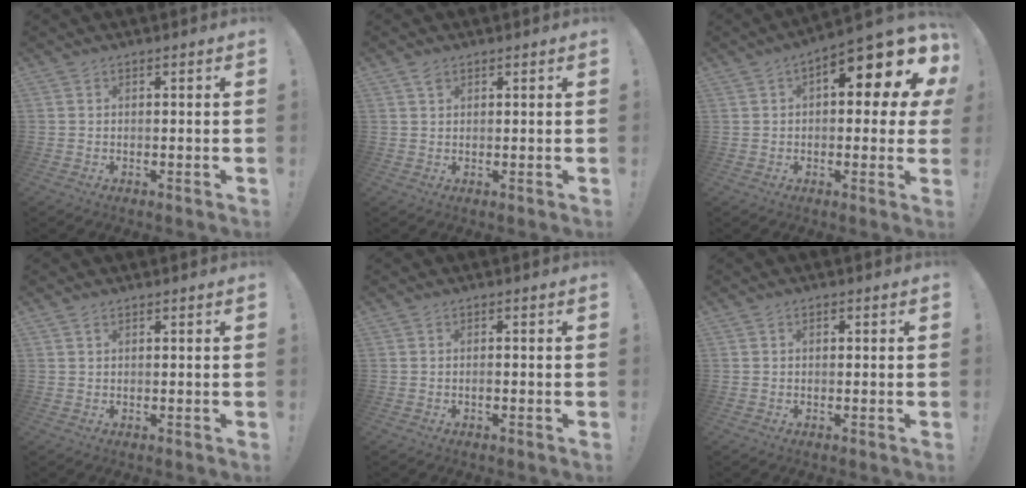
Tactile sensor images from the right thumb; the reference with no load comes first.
{"total": 1.9, "force": [1.4, 0.9, 0.9], "torque": [-0.005, -0.007, 0.023]}
{"total": 13.3, "force": [5.1, 5.4, 11.0], "torque": [-0.131, -0.037, 0.077]}
{"total": 0.9, "force": [0.7, 0.3, 0.5], "torque": [-0.003, -0.003, 0.012]}
{"total": 0.7, "force": [-0.4, 0.3, 0.4], "torque": [-0.009, 0.002, -0.007]}
{"total": 0.8, "force": [0.0, 0.7, 0.4], "torque": [-0.009, 0.004, -0.001]}